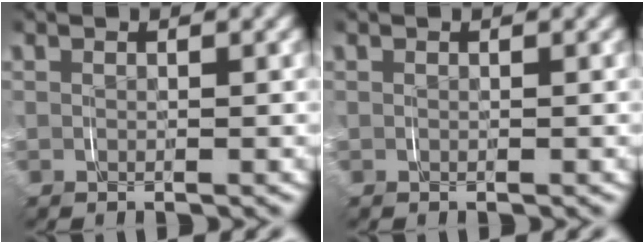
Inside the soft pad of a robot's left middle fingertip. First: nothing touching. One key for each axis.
{"total": 0.0}